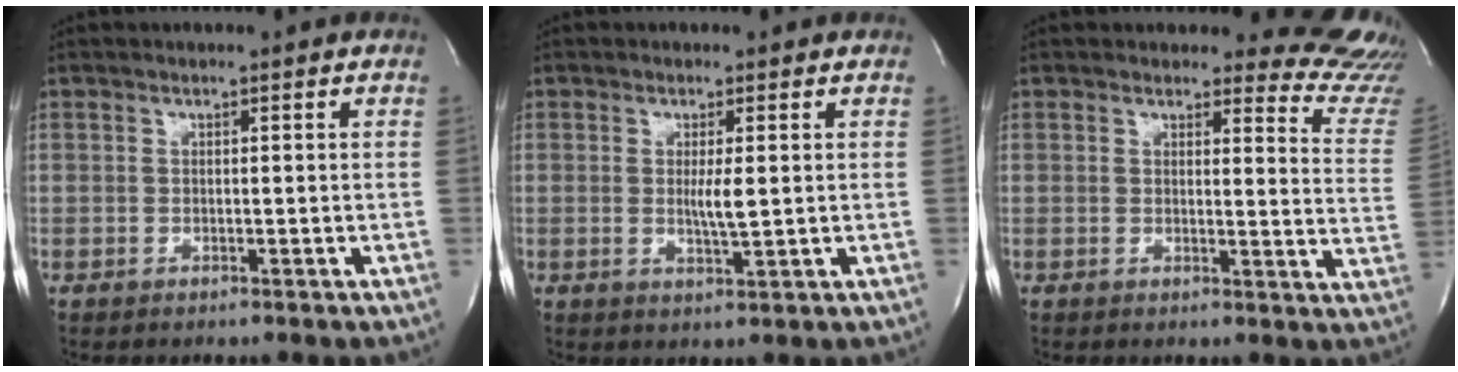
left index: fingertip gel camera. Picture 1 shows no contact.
{"total": 2.9, "force": [0.1, 0.2, 2.9], "torque": [-0.058, -0.010, 0.002]}
{"total": 12.1, "force": [12.1, 1.2, -0.5], "torque": [0.048, -0.139, 0.081]}